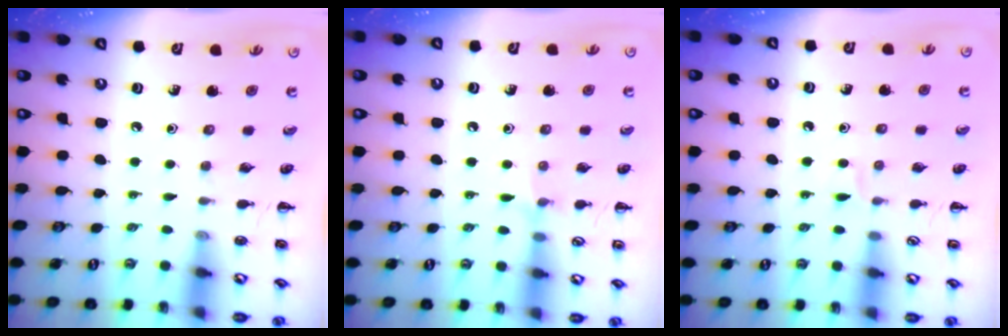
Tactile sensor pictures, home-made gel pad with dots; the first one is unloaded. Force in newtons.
{"total": 4.9, "press": 4.6, "slide": 1.5}
{"total": 2.9, "press": 2.7, "slide": 0.9}